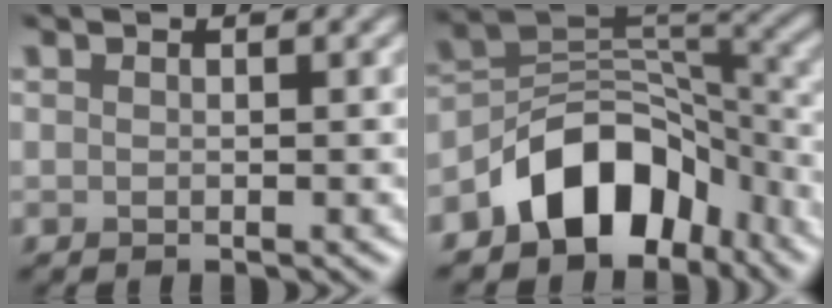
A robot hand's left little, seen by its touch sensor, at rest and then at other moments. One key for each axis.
{"total": 8.4, "fx": -5.1, "fy": 5.3, "fz": 4.2, "tx": -0.037, "ty": 0.007, "tz": -0.094}